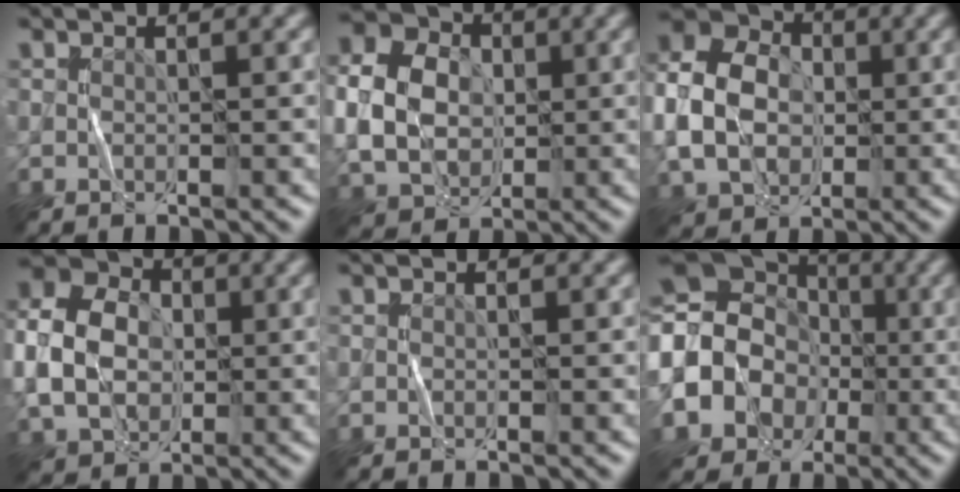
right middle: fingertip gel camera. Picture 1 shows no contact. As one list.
[{"total": 7.2, "force": [0.1, 5.7, 4.4], "torque": [-0.108, 0.010, -0.002]}, {"total": 9.5, "force": [-0.7, 7.4, 5.9], "torque": [-0.135, 0.001, -0.023]}, {"total": 8.1, "force": [-0.4, 6.2, 5.1], "torque": [-0.129, 0.006, -0.013]}, {"total": 0.0}, {"total": 13.1, "force": [-2.1, 11.8, 5.3], "torque": [-0.127, 0.003, -0.065]}]